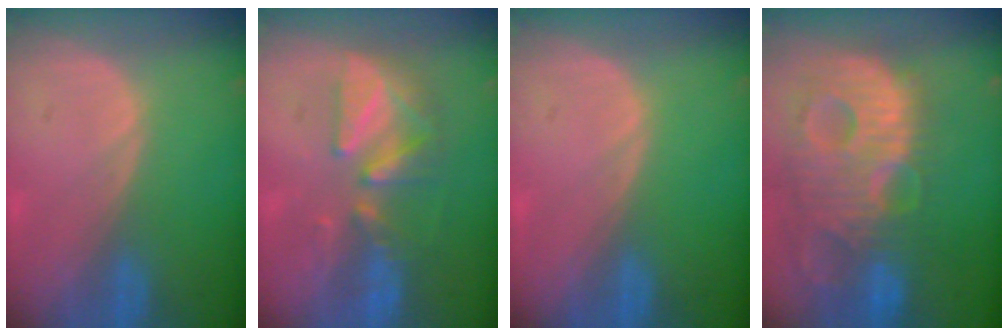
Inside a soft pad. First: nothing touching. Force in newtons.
{"total": 7.6, "press": 7.3, "slide": 2.1}
{"total": 0.0}
{"total": 14.0, "press": 12.0, "slide": 7.1}